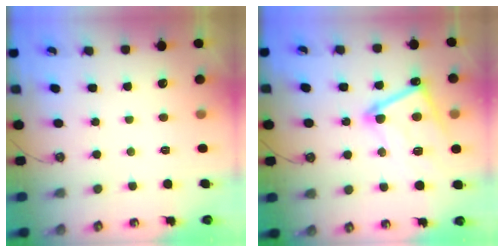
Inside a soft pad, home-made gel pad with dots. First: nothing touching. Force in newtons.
{"total": 12.4, "press": 12.4, "slide": 0.4}